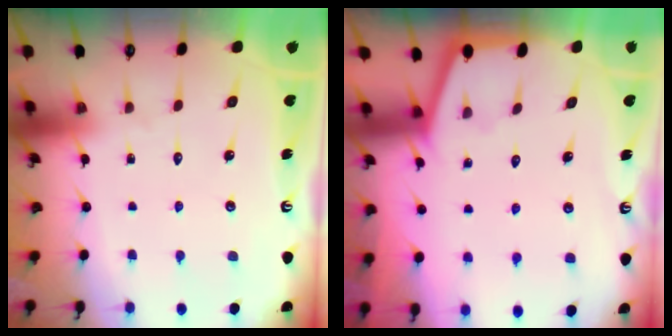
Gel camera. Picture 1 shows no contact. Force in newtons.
{"total": 1.1, "press": 1.1, "slide": 0.1}